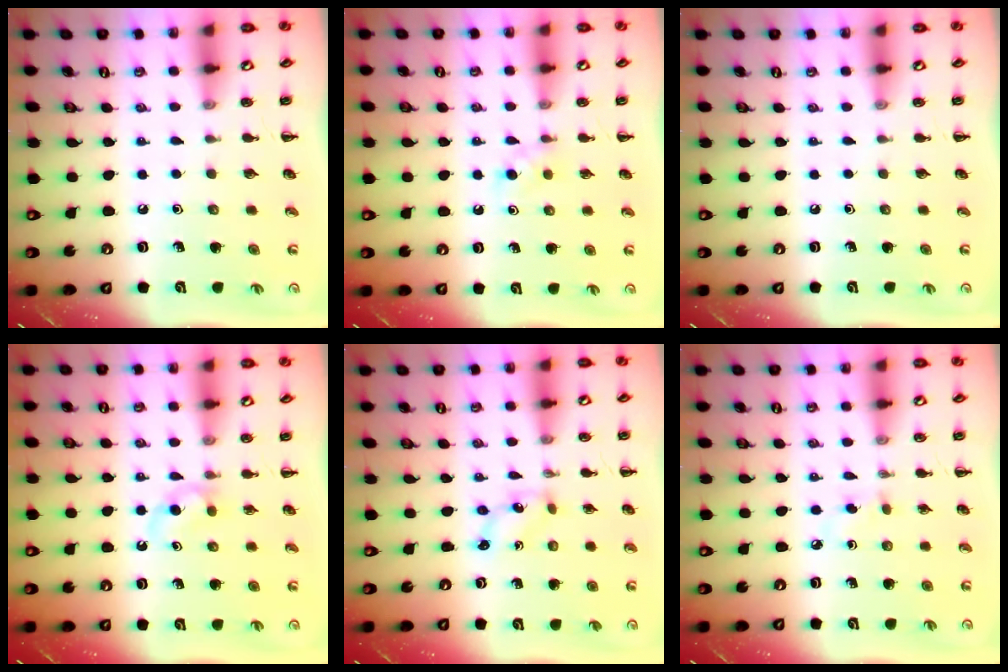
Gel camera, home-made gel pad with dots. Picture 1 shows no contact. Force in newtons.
{"total": 3.6, "press": 3.2, "slide": 1.5}
{"total": 0.0}
{"total": 3.7, "press": 3.5, "slide": 1.1}
{"total": 1.1, "press": 1.1, "slide": 0.1}
{"total": 3.1, "press": 2.8, "slide": 1.2}